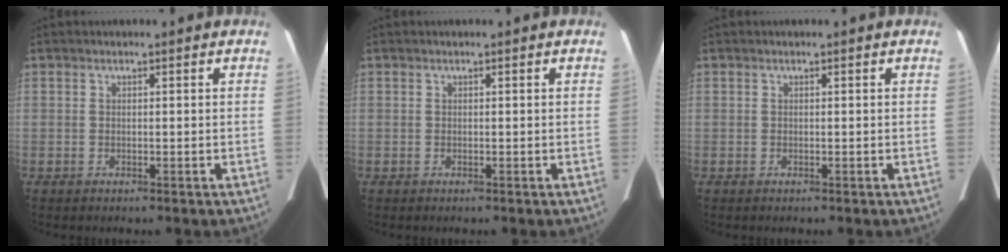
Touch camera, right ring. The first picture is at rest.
{"total": 0.0}
{"total": 0.0}